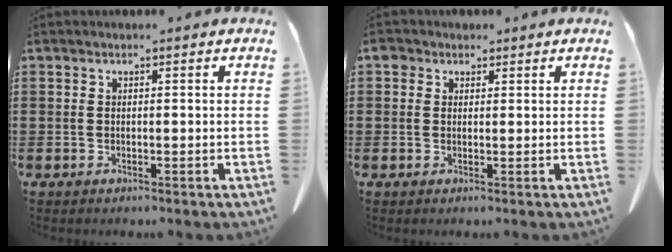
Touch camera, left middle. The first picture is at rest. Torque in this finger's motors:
{"motor_torque": [0.05, 0.00, 0.00, 0.01]}